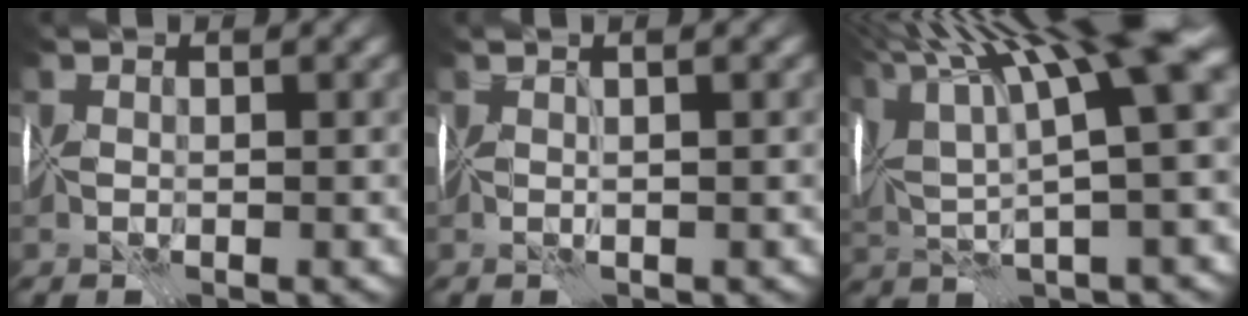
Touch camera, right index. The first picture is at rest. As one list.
[{"total": 1.7, "force": [0.8, -0.1, 1.5], "torque": [-0.012, 0.006, 0.001]}, {"total": 13.7, "force": [6.0, 2.3, 12.1], "torque": [-0.207, 0.014, 0.107]}]